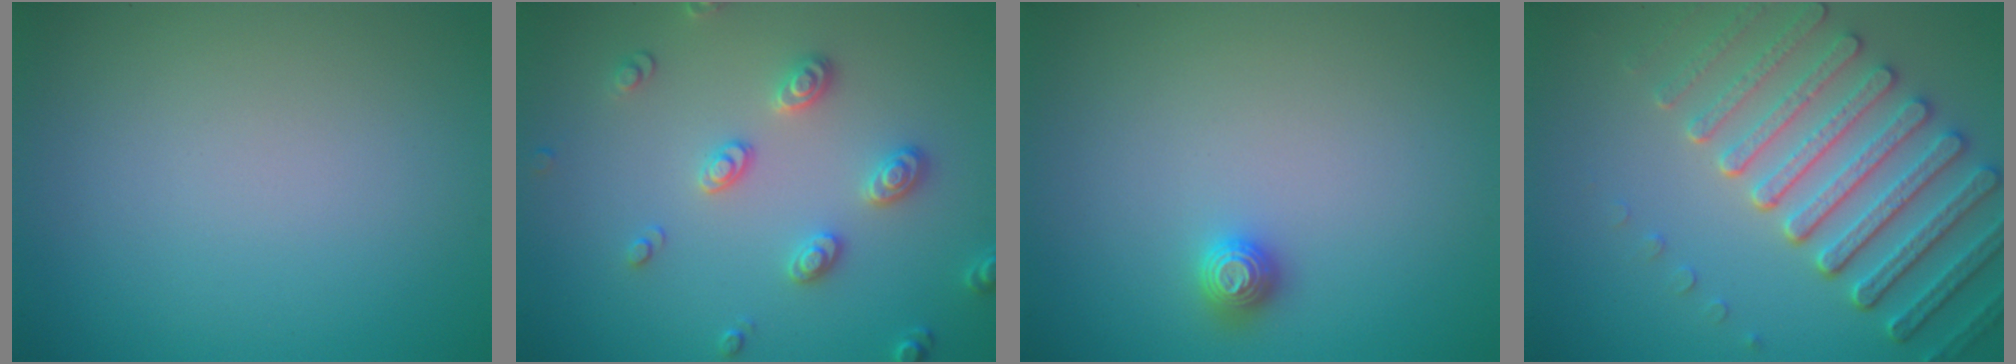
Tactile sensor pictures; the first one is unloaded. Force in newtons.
{"total": 2.8, "press": 2.7, "slide": 0.8}
{"total": 1.3, "press": 1.2, "slide": 0.3}
{"total": 6.3, "press": 5.5, "slide": 3.1}